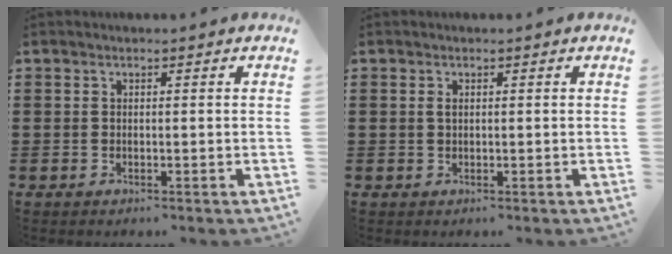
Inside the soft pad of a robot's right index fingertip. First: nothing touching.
{"total": 0.8, "force": [0.1, 0.3, 0.8], "torque": [-0.018, -0.002, 0.002]}